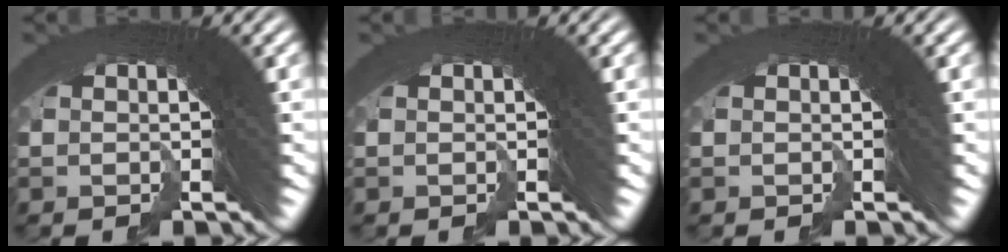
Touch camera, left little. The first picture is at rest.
{"total": 0.0}
{"total": 0.0}